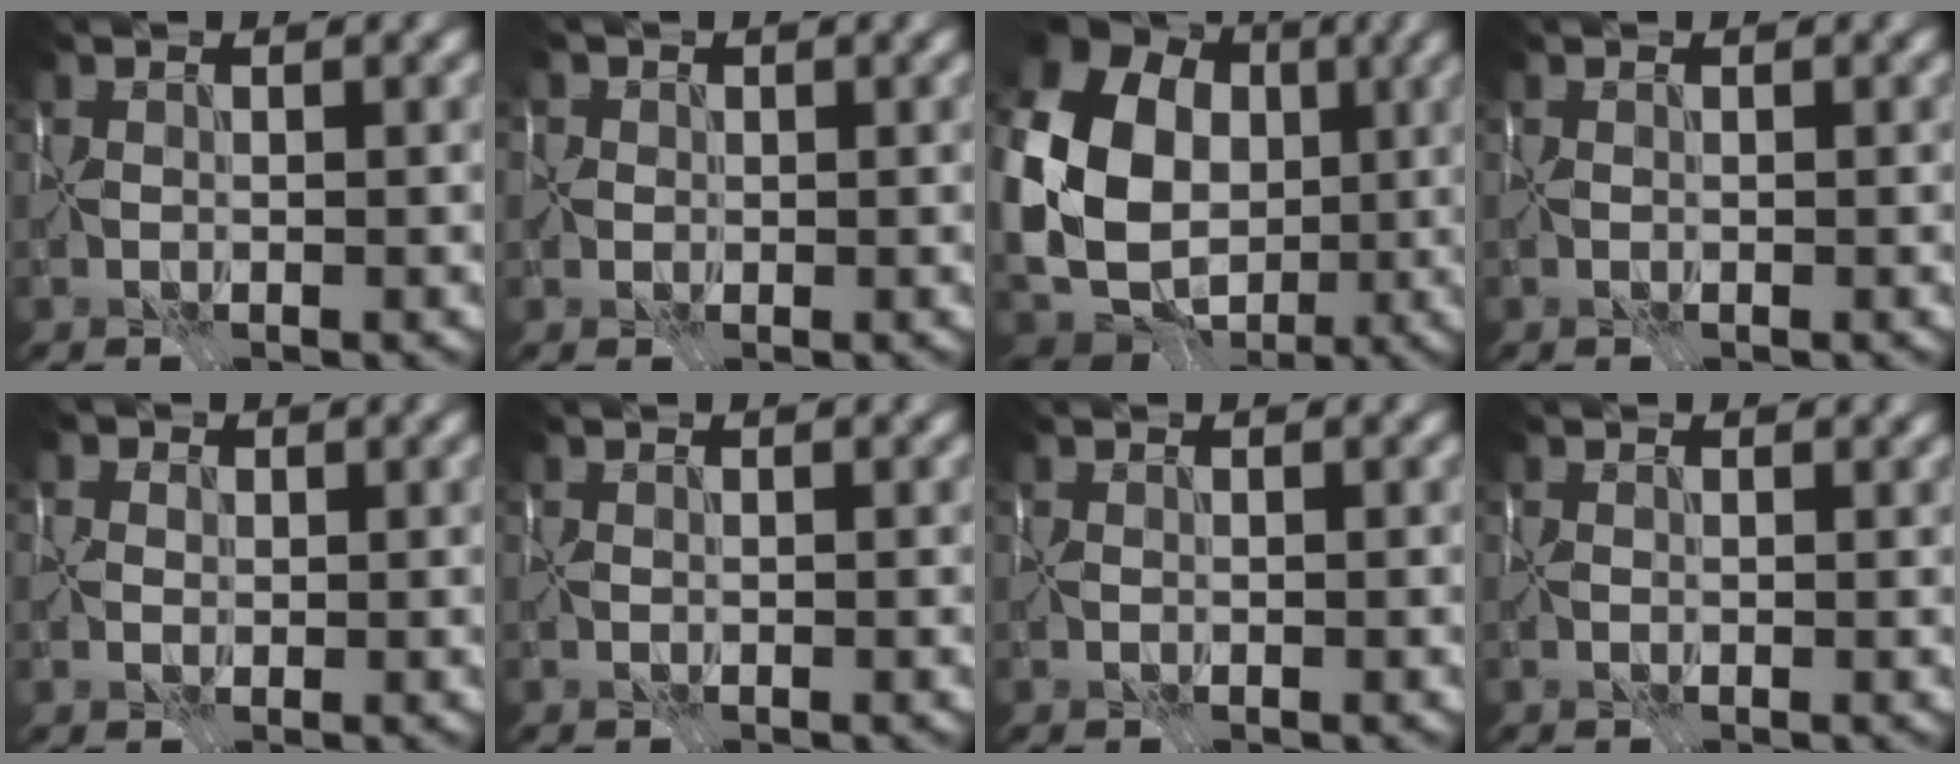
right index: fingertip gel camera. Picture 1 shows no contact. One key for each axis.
{"total": 2.6, "fx": 0.9, "fy": 2.4, "fz": 0.6, "tx": 0.001, "ty": 0.010, "tz": -0.001}
{"total": 16.4, "fx": 0.8, "fy": 13.7, "fz": 8.9, "tx": -0.185, "ty": -0.002, "tz": 0.008}
{"total": 0.0}
{"total": 3.4, "fx": 1.4, "fy": 2.8, "fz": 1.3, "tx": -0.008, "ty": 0.012, "tz": -0.003}
{"total": 0.0}
{"total": 0.0}
{"total": 0.8, "fx": 0.6, "fy": 0.5, "fz": 0.4, "tx": -0.005, "ty": -0.002, "tz": 0.004}